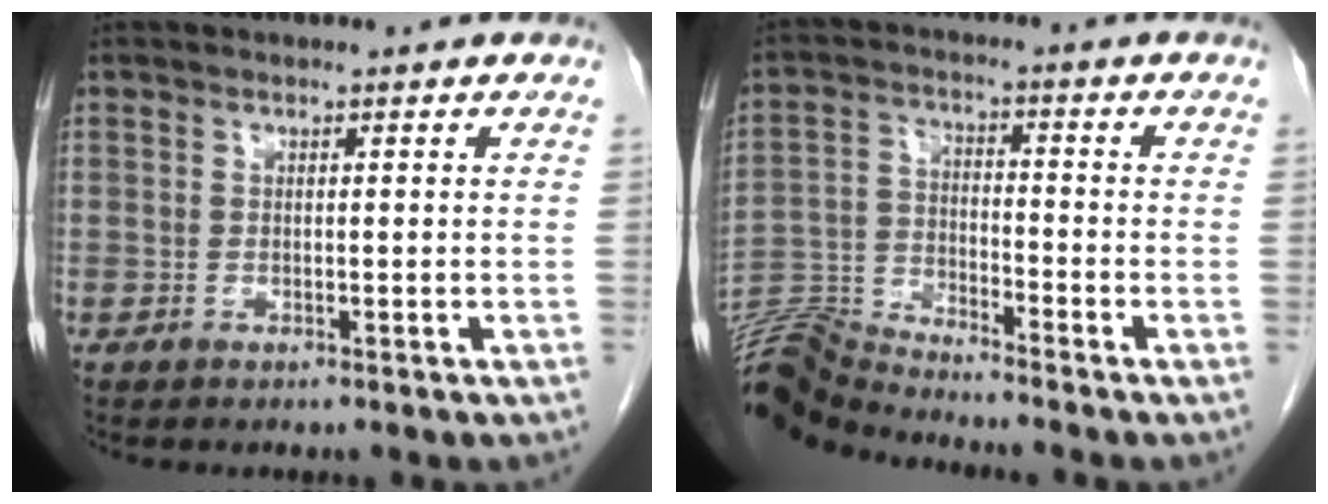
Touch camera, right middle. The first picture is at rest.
{"total": 8.4, "force": [-8.2, -1.6, 0.3], "torque": [-0.020, 0.001, -0.161]}